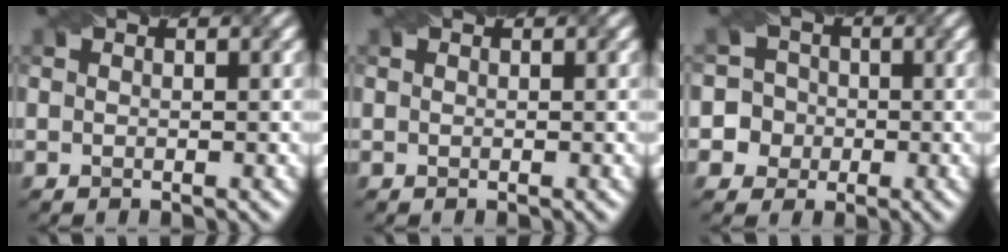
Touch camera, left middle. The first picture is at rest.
{"total": 0.0}
{"total": 6.0, "force": [-1.5, 5.7, 0.8], "torque": [-0.005, 0.018, -0.051]}